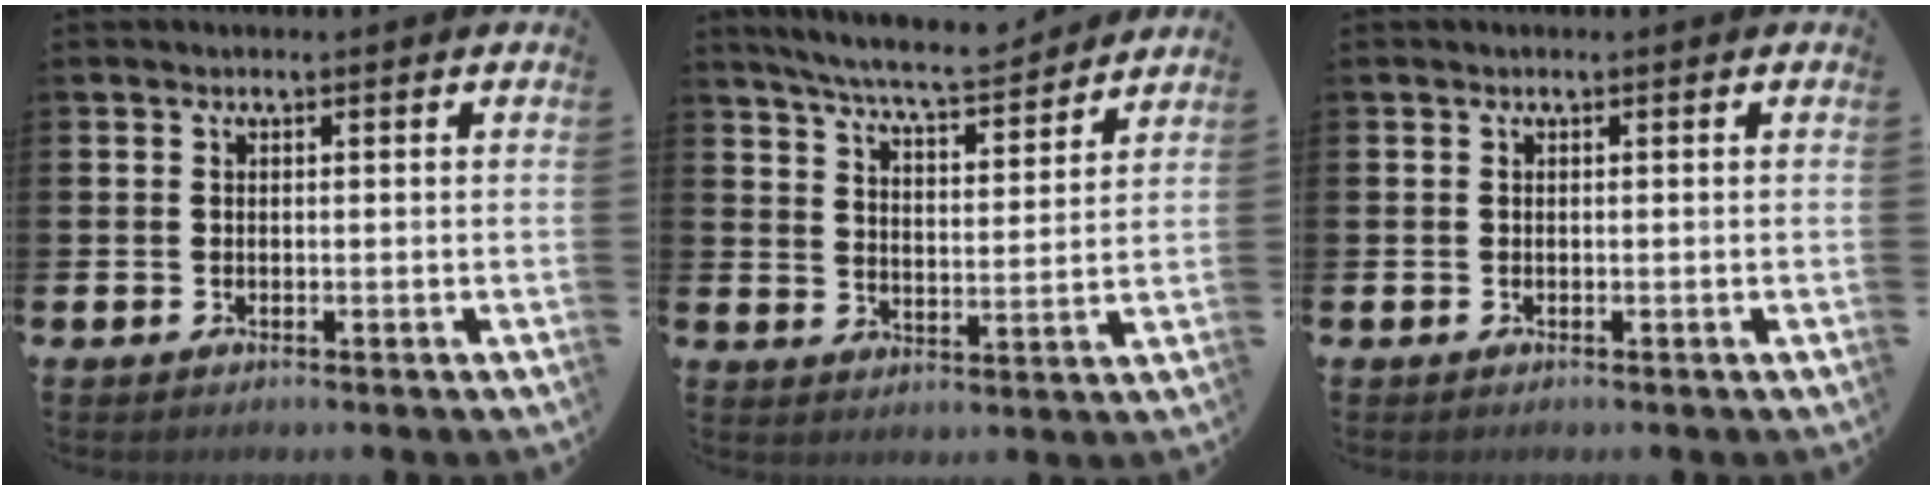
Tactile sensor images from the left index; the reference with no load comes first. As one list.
[{"total": 7.2, "force": [6.9, 0.2, 2.2], "torque": [-0.072, -0.041, 0.120]}, {"total": 0.0}]